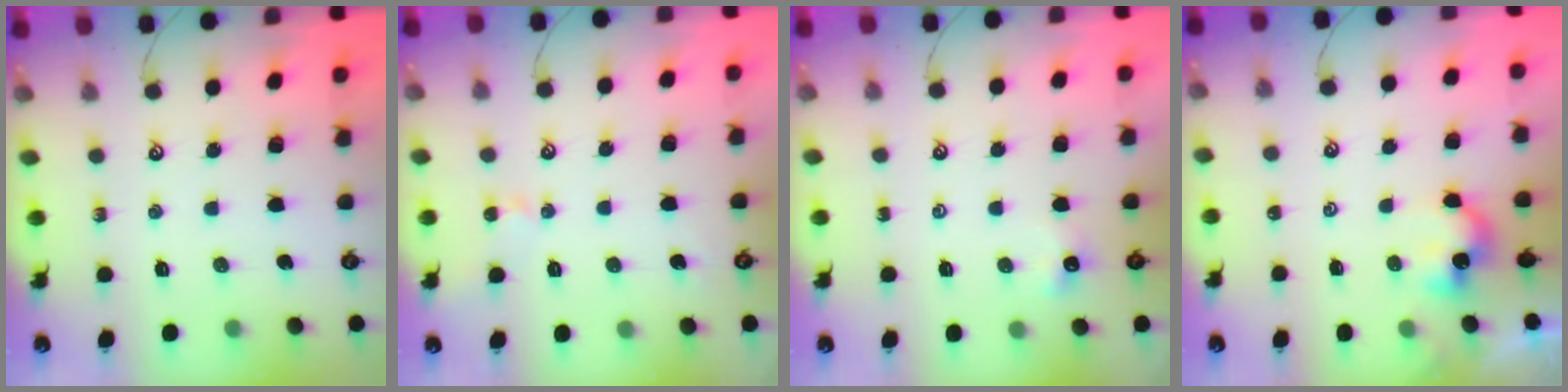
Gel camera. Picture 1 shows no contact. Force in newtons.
{"total": 2.2, "press": 2.2, "slide": 0.3}
{"total": 2.2, "press": 2.2, "slide": 0.4}
{"total": 2.4, "press": 2.3, "slide": 0.3}